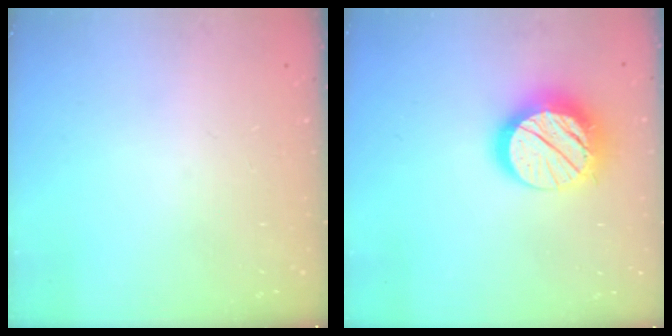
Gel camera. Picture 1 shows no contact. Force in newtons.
{"total": 16.8, "press": 16.8, "slide": 1.3}